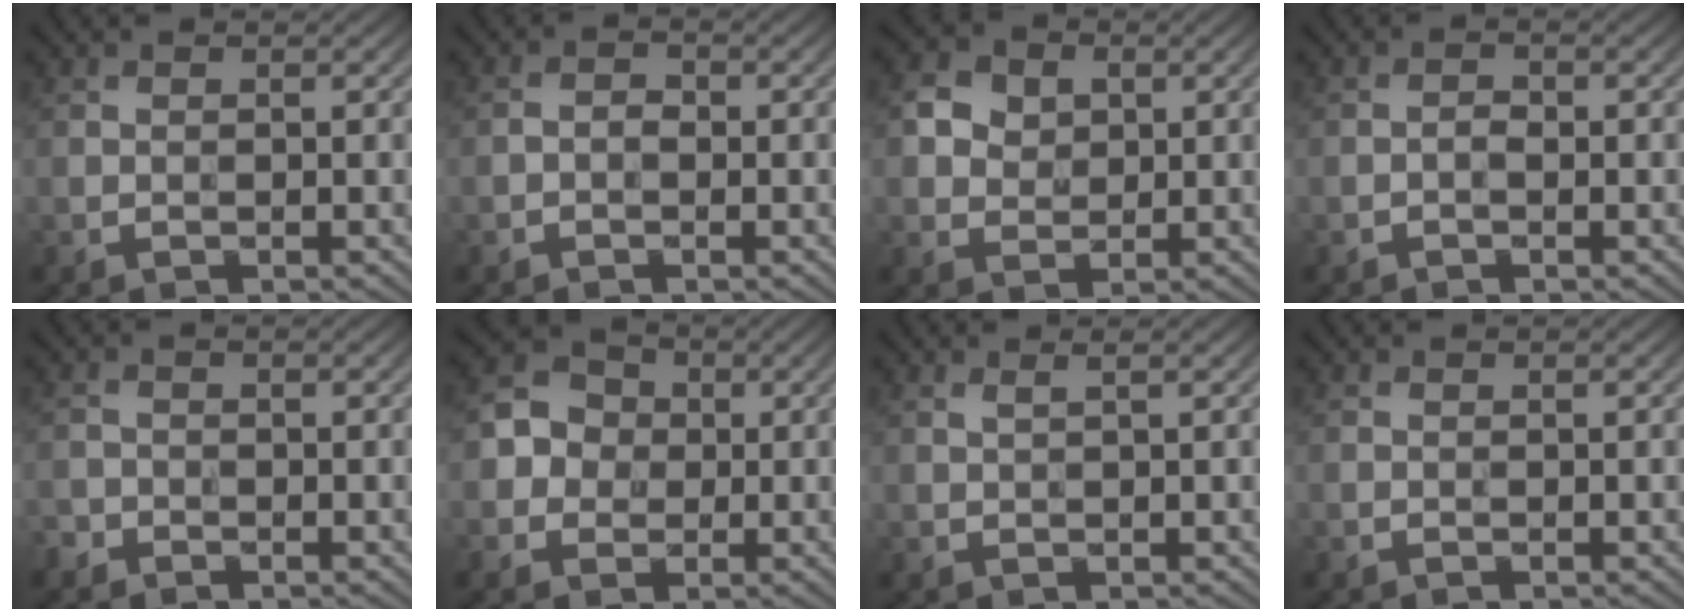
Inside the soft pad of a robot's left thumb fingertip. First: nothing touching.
{"total": 1.4, "force": [-0.5, 0.8, 0.9], "torque": [-0.016, 0.004, -0.013]}
{"total": 4.3, "force": [1.1, 3.6, 2.0], "torque": [-0.045, 0.003, 0.016]}
{"total": 1.1, "force": [-0.5, 0.5, 0.8], "torque": [-0.014, 0.004, -0.012]}
{"total": 1.3, "force": [-1.0, 0.8, 0.1], "torque": [0.000, 0.000, -0.025]}
{"total": 4.4, "force": [0.0, 4.1, 1.7], "torque": [-0.032, 0.012, -0.012]}
{"total": 1.0, "force": [0.6, 0.1, 0.8], "torque": [-0.019, 0.007, 0.010]}
{"total": 0.0}